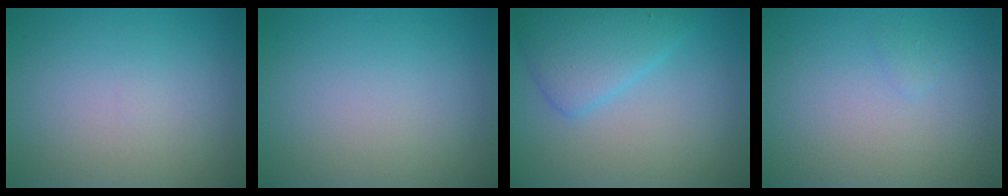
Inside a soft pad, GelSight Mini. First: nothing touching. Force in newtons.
{"total": 0.0}
{"total": 4.0, "press": 4.0, "slide": 0.2}
{"total": 0.5, "press": 0.5, "slide": 0.1}